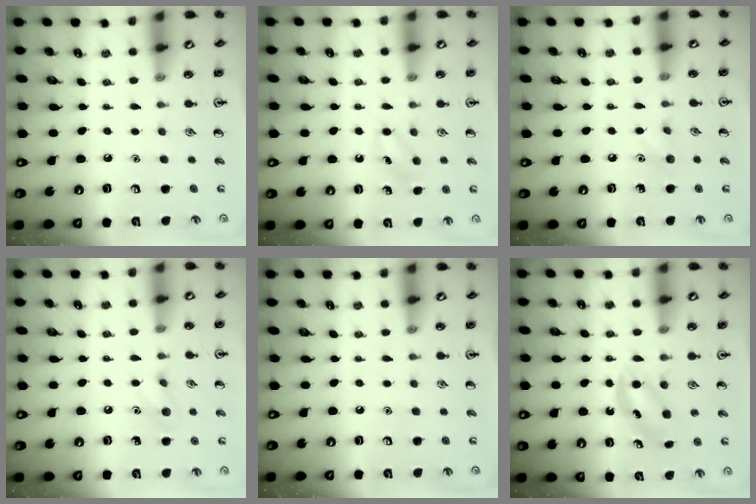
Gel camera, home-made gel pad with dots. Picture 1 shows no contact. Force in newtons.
{"total": 3.5, "press": 3.3, "slide": 1.2}
{"total": 4.7, "press": 4.4, "slide": 1.6}
{"total": 6.4, "press": 6.3, "slide": 1.4}
{"total": 0.0}
{"total": 4.0, "press": 4.0, "slide": 0.8}